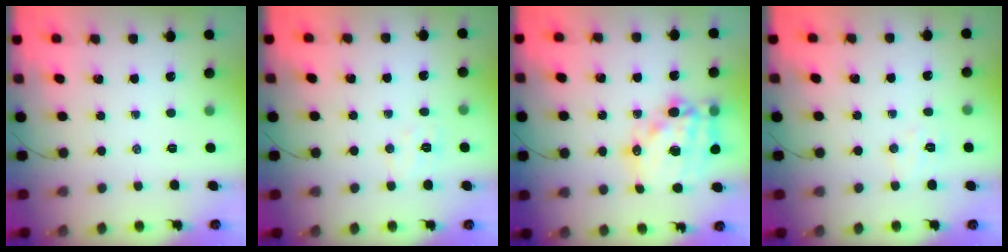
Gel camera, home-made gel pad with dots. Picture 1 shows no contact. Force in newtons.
{"total": 4.5, "press": 4.3, "slide": 1.0}
{"total": 18.8, "press": 18.4, "slide": 4.1}
{"total": 5.3, "press": 5.1, "slide": 1.0}